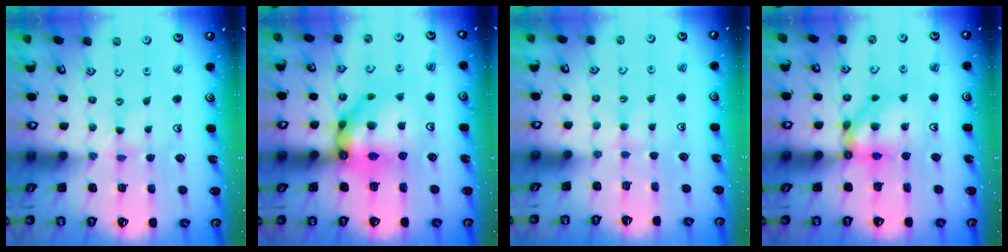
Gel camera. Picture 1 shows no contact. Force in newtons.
{"total": 14.7, "press": 14.6, "slide": 1.6}
{"total": 2.3, "press": 2.2, "slide": 0.5}
{"total": 9.1, "press": 9.0, "slide": 1.1}